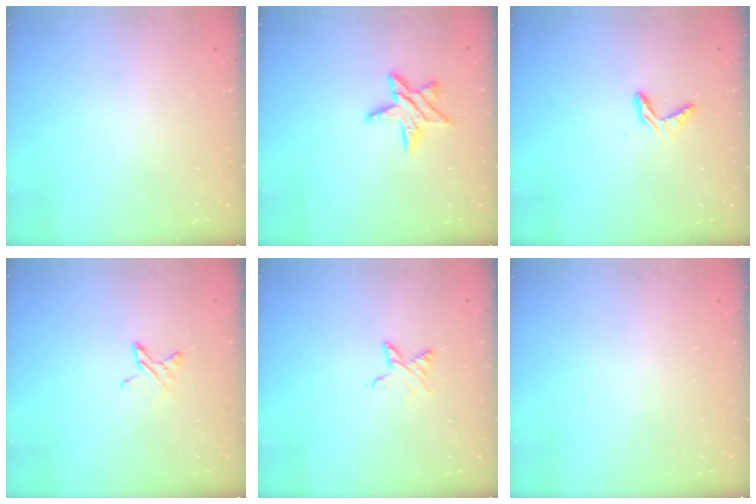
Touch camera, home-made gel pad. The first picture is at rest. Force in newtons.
{"total": 10.0, "press": 10.0, "slide": 0.6}
{"total": 4.5, "press": 4.5, "slide": 0.3}
{"total": 4.2, "press": 4.2, "slide": 0.4}
{"total": 5.9, "press": 5.9, "slide": 0.6}
{"total": 0.0}